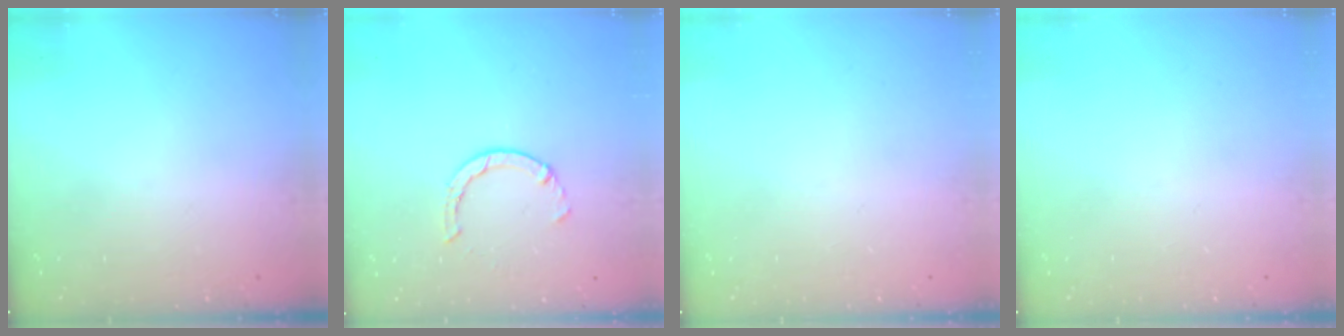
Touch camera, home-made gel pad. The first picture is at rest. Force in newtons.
{"total": 2.9, "press": 2.9, "slide": 0.4}
{"total": 0.0}
{"total": 0.0}